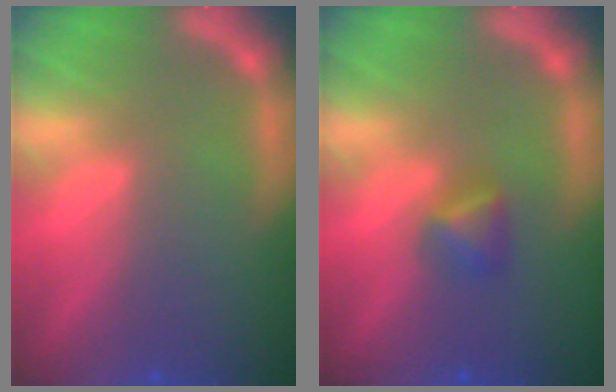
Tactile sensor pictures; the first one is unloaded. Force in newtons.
{"total": 1.9}